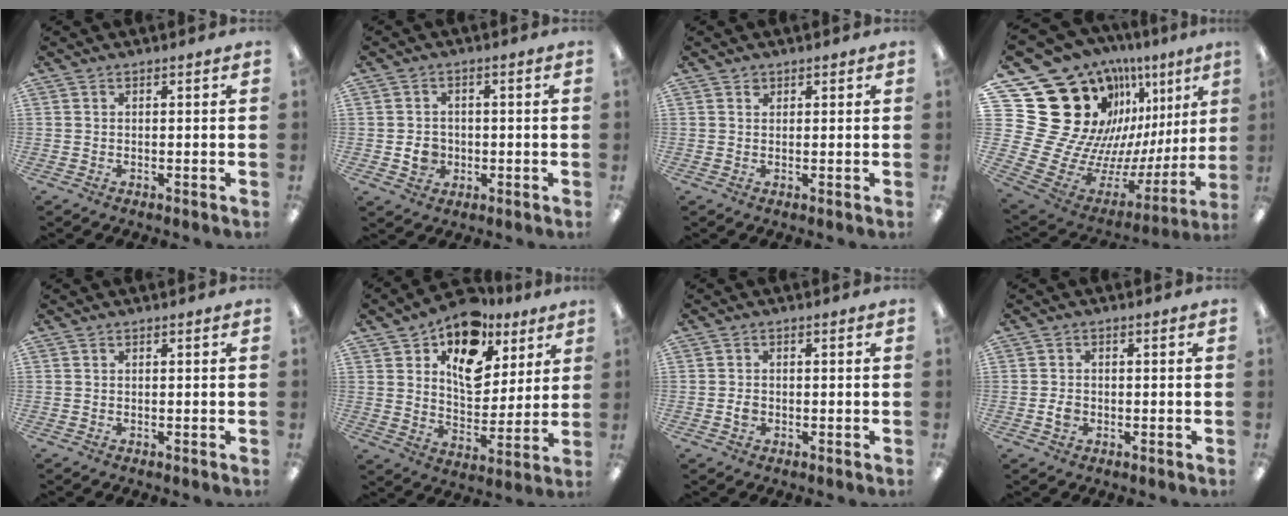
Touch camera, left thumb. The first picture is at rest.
{"total": 5.0, "force": [-0.8, 4.5, 1.9], "torque": [-0.019, 0.005, -0.013]}
{"total": 1.3, "force": [0.7, 1.1, 0.2], "torque": [0.003, 0.000, 0.010]}
{"total": 28.1, "force": [14.6, 19.2, 14.5], "torque": [-0.248, -0.176, 0.341]}
{"total": 0.0}
{"total": 15.4, "force": [9.0, 9.5, 8.0], "torque": [-0.116, -0.054, 0.161]}
{"total": 1.9, "force": [-0.5, 1.6, 0.9], "torque": [-0.016, 0.004, -0.010]}
{"total": 2.7, "force": [-0.7, 2.2, 1.4], "torque": [-0.023, 0.005, -0.013]}